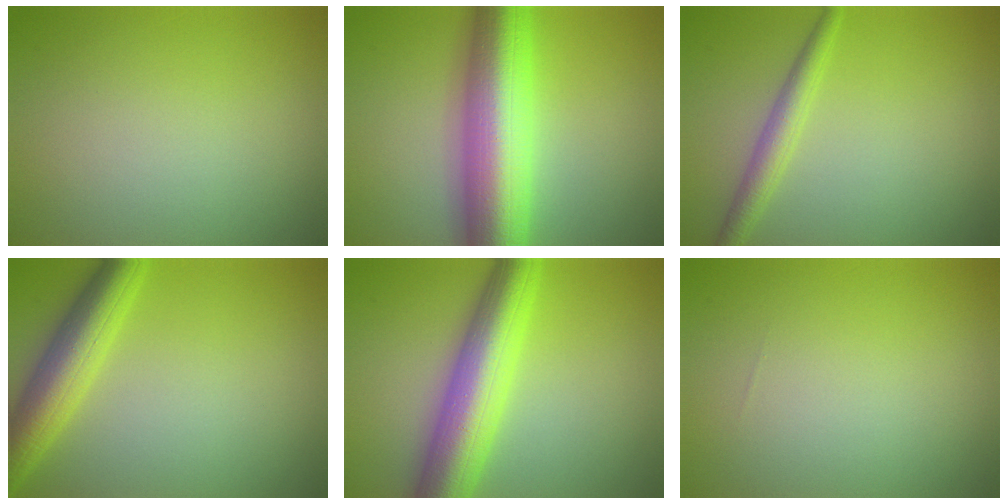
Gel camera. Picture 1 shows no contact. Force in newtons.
{"total": 12.2, "press": 12.2, "slide": 0.1}
{"total": 2.4, "press": 2.4, "slide": 0.1}
{"total": 5.6, "press": 5.6, "slide": 0.2}
{"total": 8.7, "press": 8.7, "slide": 0.1}
{"total": 0.0}